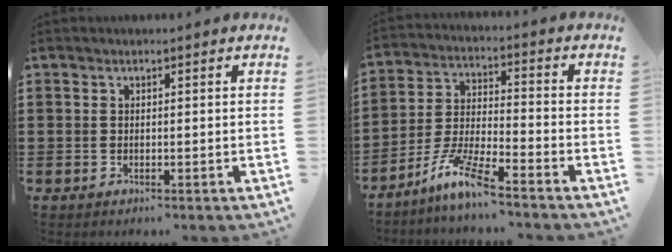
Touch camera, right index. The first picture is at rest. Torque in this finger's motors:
{"motor_torque": [0.97, -0.15, 0.13, 0.07]}